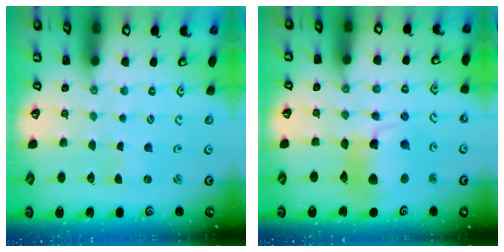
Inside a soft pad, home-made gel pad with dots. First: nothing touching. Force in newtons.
{"total": 17.6, "press": 17.5, "slide": 2.3}